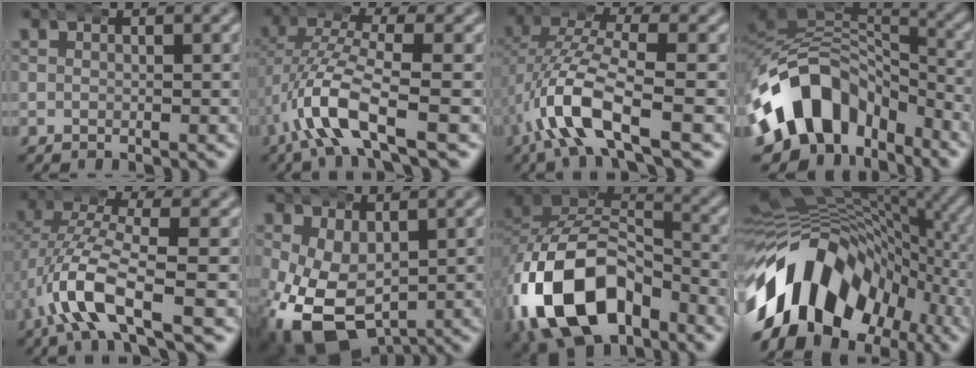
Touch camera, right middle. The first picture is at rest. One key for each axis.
{"total": 6.2, "fx": -1.8, "fy": 2.4, "fz": 5.5, "tx": -0.136, "ty": -0.025, "tz": -0.017}
{"total": 7.0, "fx": -1.6, "fy": 3.2, "fz": 6.0, "tx": -0.151, "ty": -0.026, "tz": -0.015}
{"total": 14.6, "fx": -3.8, "fy": 10.8, "fz": 8.9, "tx": -0.195, "ty": -0.045, "tz": -0.046}
{"total": 6.3, "fx": -1.7, "fy": 2.5, "fz": 5.6, "tx": -0.139, "ty": -0.025, "tz": -0.016}
{"total": 11.1, "fx": -4.0, "fy": 8.1, "fz": 6.5, "tx": -0.160, "ty": -0.082, "tz": -0.030}
{"total": 14.8, "fx": -3.9, "fy": 10.1, "fz": 10.1, "tx": -0.218, "ty": -0.047, "tz": -0.047}
{"total": 22.2, "fx": -4.2, "fy": 16.6, "fz": 14.1, "tx": -0.229, "ty": -0.022, "tz": -0.058}